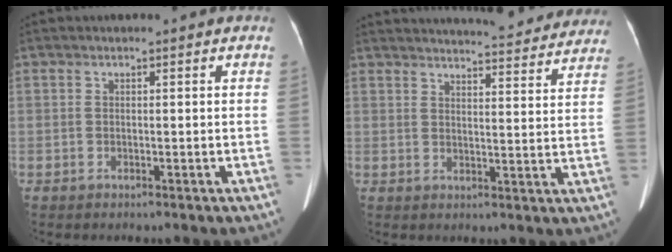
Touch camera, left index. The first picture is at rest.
{"total": 21.7, "force": [20.5, 3.3, 6.3], "torque": [-0.081, -0.031, 0.238]}